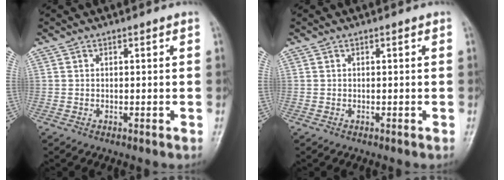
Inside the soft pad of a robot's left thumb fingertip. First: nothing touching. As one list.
[{"total": 0.0}]